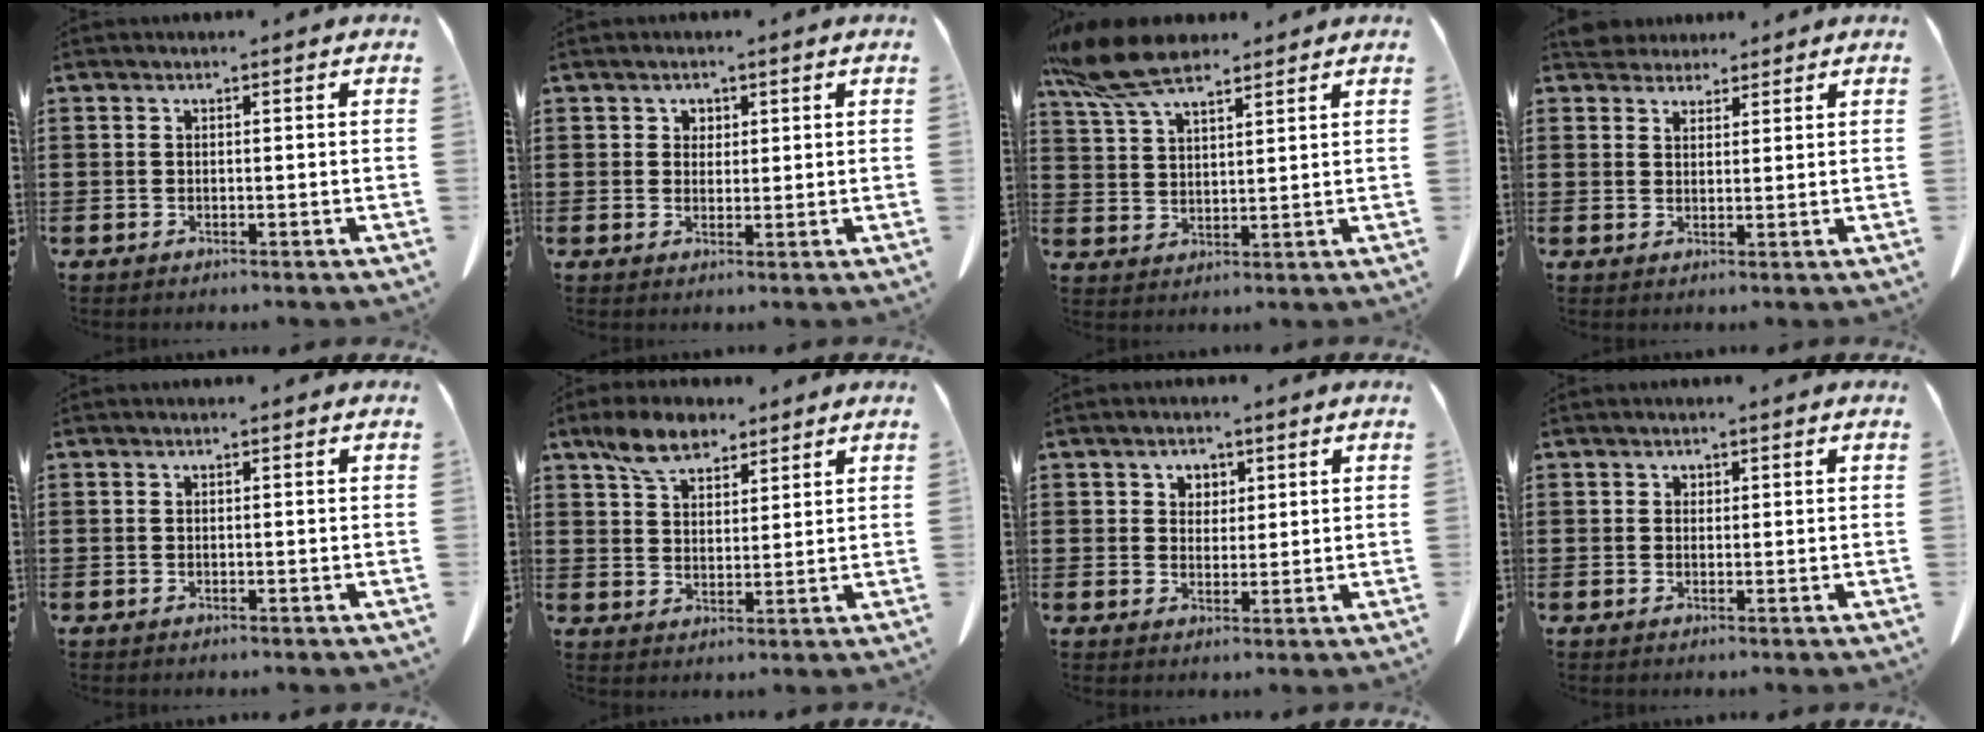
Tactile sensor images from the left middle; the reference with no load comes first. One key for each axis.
{"total": 1.8, "fx": 1.2, "fy": 1.3, "fz": 0.2, "tx": -0.002, "ty": 0.002, "tz": 0.021}
{"total": 9.7, "fx": 7.6, "fy": 2.7, "fz": 5.5, "tx": -0.141, "ty": -0.016, "tz": 0.140}
{"total": 3.3, "fx": 3.1, "fy": 1.1, "fz": 0.3, "tx": -0.006, "ty": -0.002, "tz": 0.059}
{"total": 0.0}
{"total": 7.0, "fx": 5.2, "fy": 3.4, "fz": 3.2, "tx": -0.074, "ty": 0.000, "tz": 0.097}
{"total": 2.7, "fx": 1.6, "fy": 2.1, "fz": 0.5, "tx": -0.012, "ty": 0.007, "tz": 0.026}
{"total": 0.6, "fx": 0.4, "fy": 0.4, "fz": 0.1, "tx": -0.005, "ty": 0.000, "tz": 0.010}